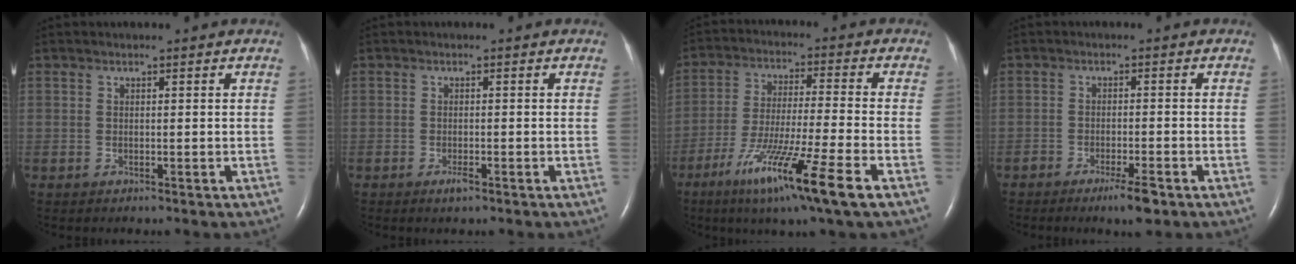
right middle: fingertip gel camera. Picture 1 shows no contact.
{"total": 1.2, "force": [-0.8, 0.3, 0.9], "torque": [-0.020, -0.002, -0.011]}
{"total": 14.7, "force": [-7.9, -0.6, 12.3], "torque": [-0.241, -0.046, -0.139]}
{"total": 3.9, "force": [-2.6, 0.6, 2.9], "torque": [-0.050, -0.004, -0.041]}